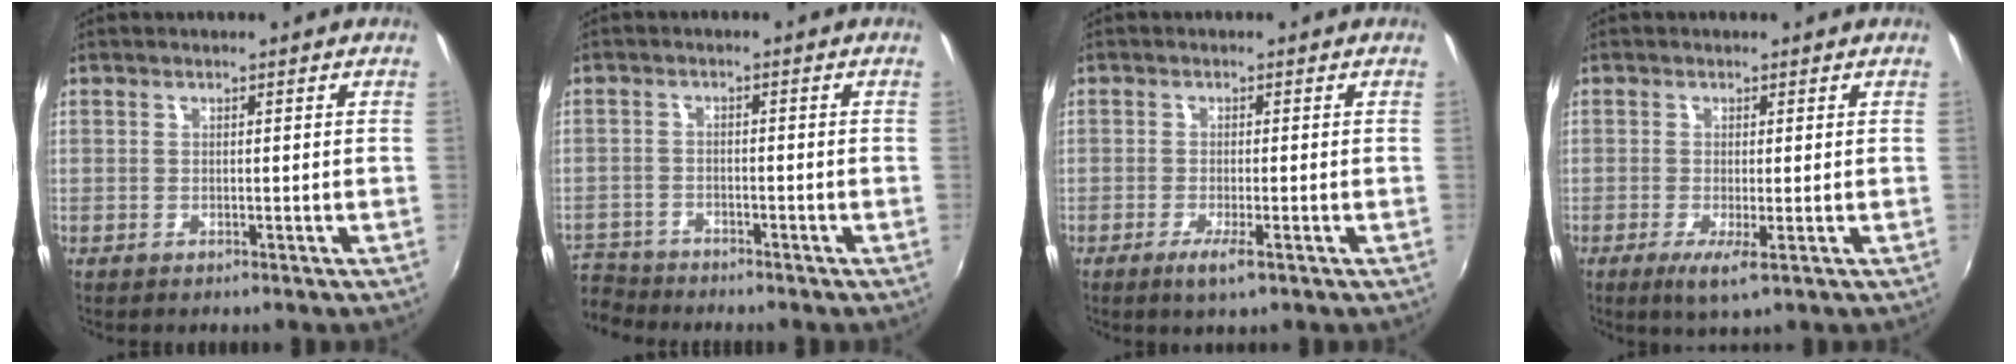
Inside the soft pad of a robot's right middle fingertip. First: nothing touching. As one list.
[{"total": 7.8, "force": [-7.2, 2.8, 1.0], "torque": [-0.059, 0.001, -0.141]}, {"total": 3.4, "force": [-1.8, 0.2, 2.8], "torque": [-0.060, -0.012, -0.034]}, {"total": 3.4, "force": [-1.2, 0.2, 3.2], "torque": [-0.067, -0.015, -0.023]}]